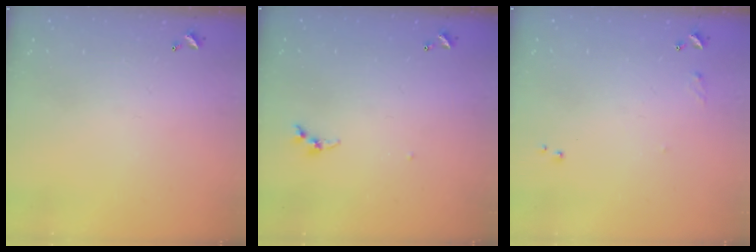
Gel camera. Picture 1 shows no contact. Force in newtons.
{"total": 3.8, "press": 3.8, "slide": 0.3}
{"total": 6.5, "press": 6.5, "slide": 0.7}